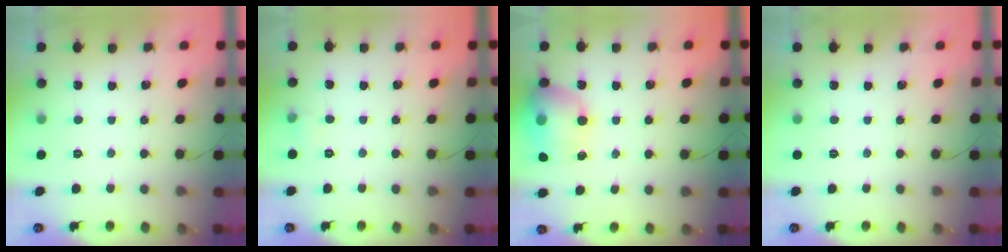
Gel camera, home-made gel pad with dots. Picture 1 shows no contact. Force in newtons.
{"total": 3.0, "press": 2.7, "slide": 1.3}
{"total": 16.8, "press": 16.7, "slide": 2.4}
{"total": 0.0}